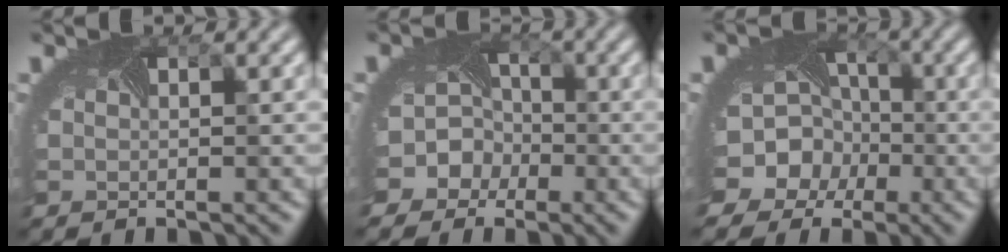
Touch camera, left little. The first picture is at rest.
{"total": 7.4, "force": [-2.9, 6.5, 1.9], "torque": [-0.025, 0.002, -0.072]}
{"total": 12.2, "force": [-4.0, 10.6, 4.4], "torque": [-0.099, -0.012, -0.088]}